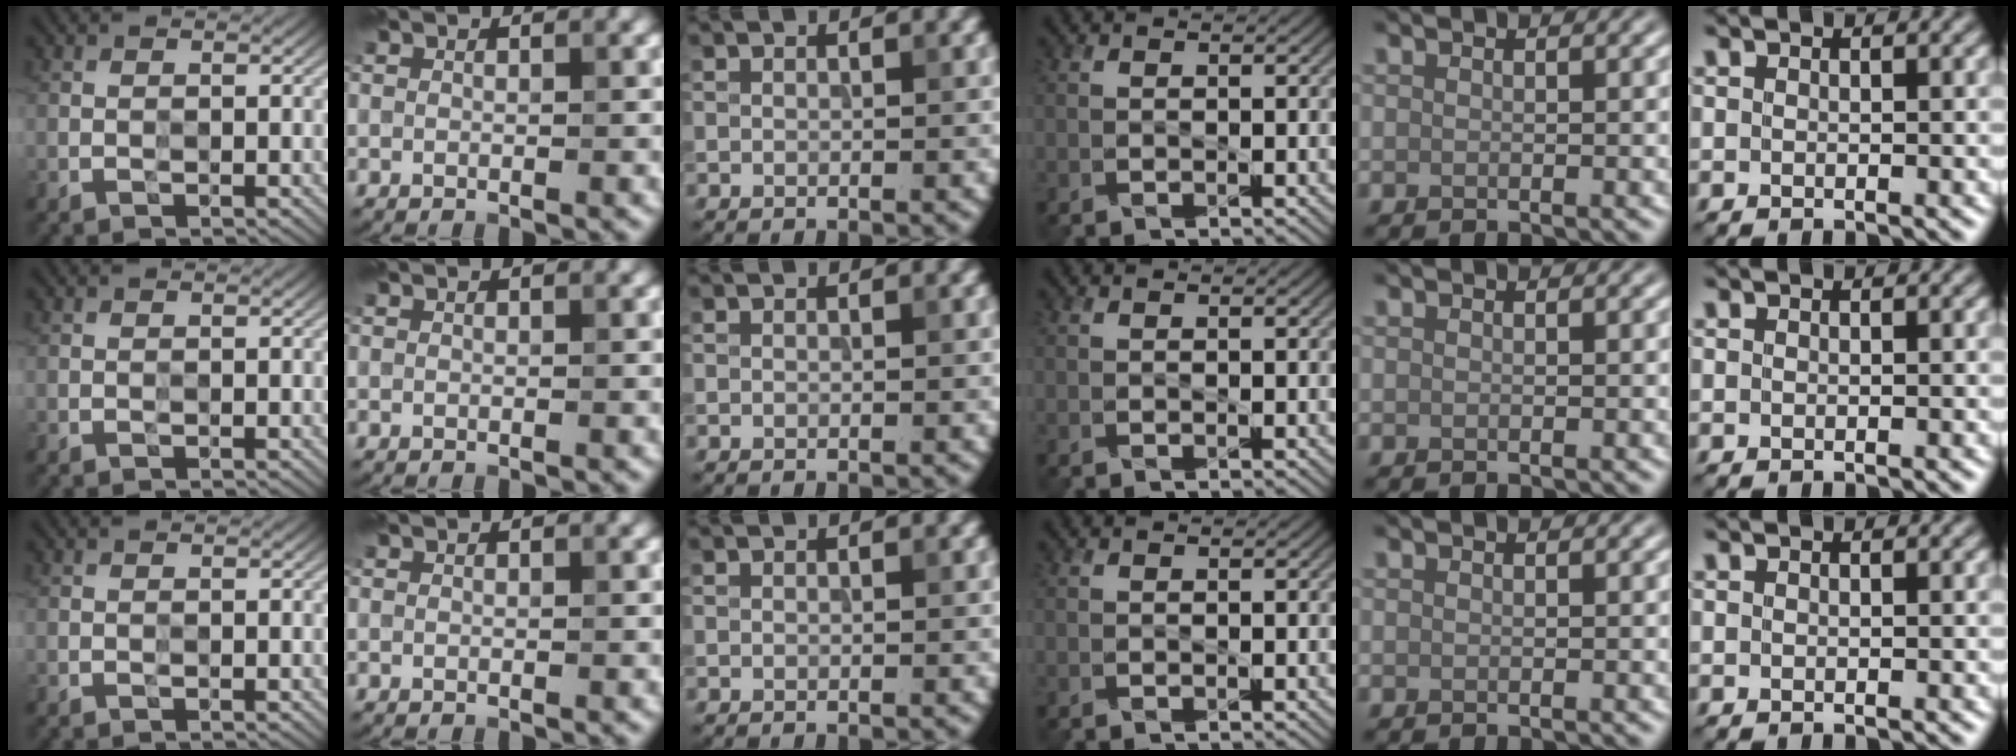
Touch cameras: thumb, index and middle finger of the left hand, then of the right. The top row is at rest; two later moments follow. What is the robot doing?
{"motion": "press", "object": "button"}